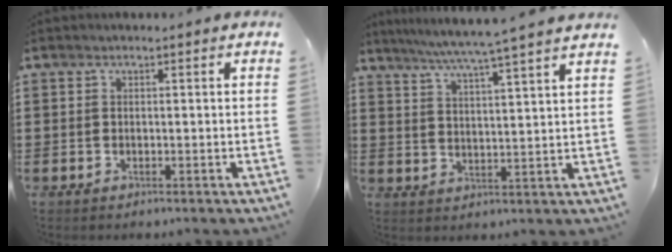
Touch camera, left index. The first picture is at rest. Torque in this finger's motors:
{"motor_torque": [1.40, -0.73, 0.39, 0.15]}